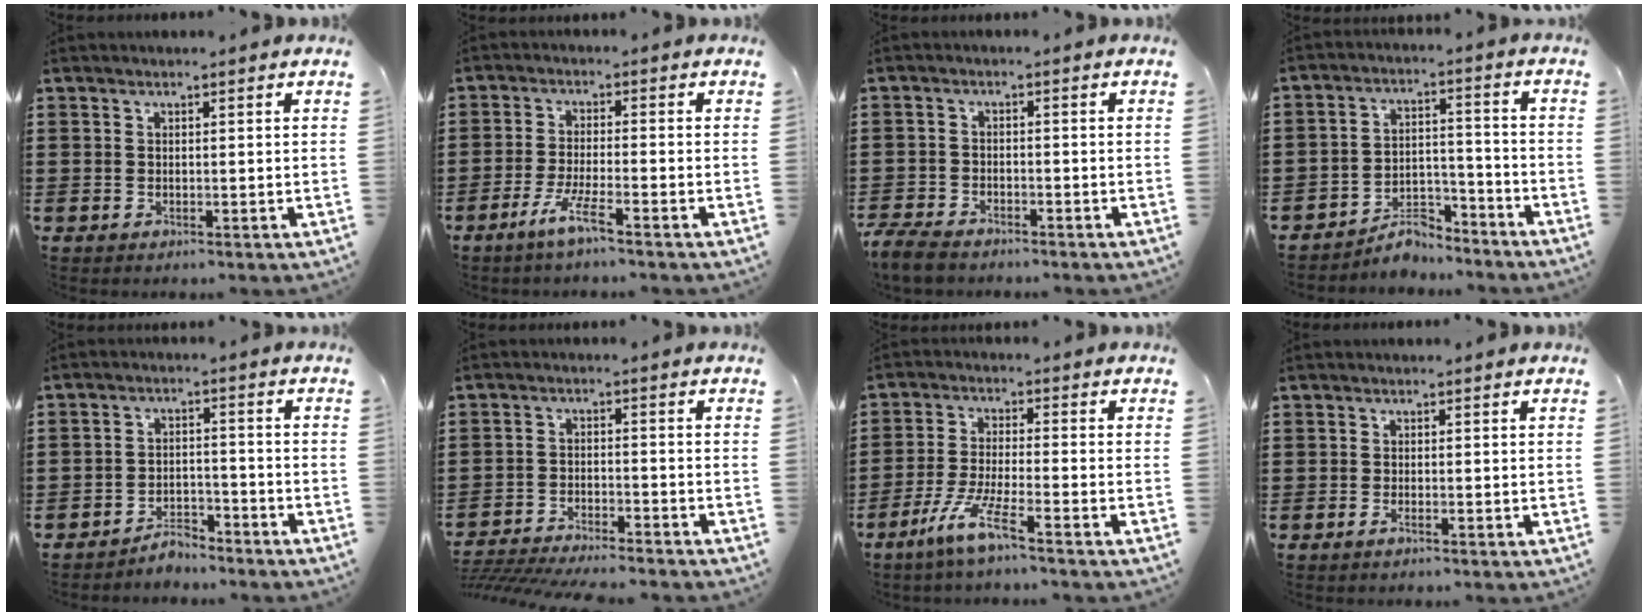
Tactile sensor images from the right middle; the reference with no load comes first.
{"total": 5.3, "force": [-3.3, 0.3, 4.1], "torque": [-0.093, -0.012, -0.065]}
{"total": 3.5, "force": [-3.2, 0.8, 1.0], "torque": [-0.040, -0.004, -0.071]}
{"total": 6.7, "force": [-6.3, 2.0, 1.0], "torque": [-0.012, 0.023, -0.124]}
{"total": 4.8, "force": [-4.6, 1.2, 0.3], "torque": [-0.008, 0.010, -0.094]}
{"total": 4.5, "force": [-4.4, 0.0, 0.8], "torque": [-0.028, -0.008, -0.094]}
{"total": 6.6, "force": [-4.3, 0.4, 5.0], "torque": [-0.113, -0.011, -0.084]}
{"total": 0.6, "force": [-0.2, 0.0, 0.6], "torque": [-0.010, -0.001, -0.004]}